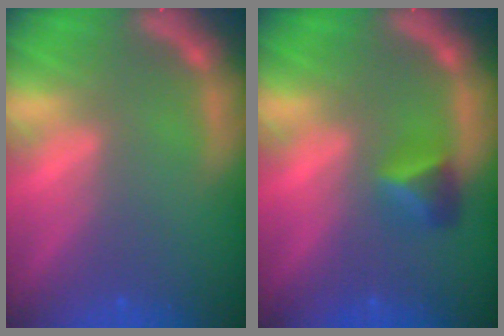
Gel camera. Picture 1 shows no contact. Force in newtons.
{"total": 2.4}